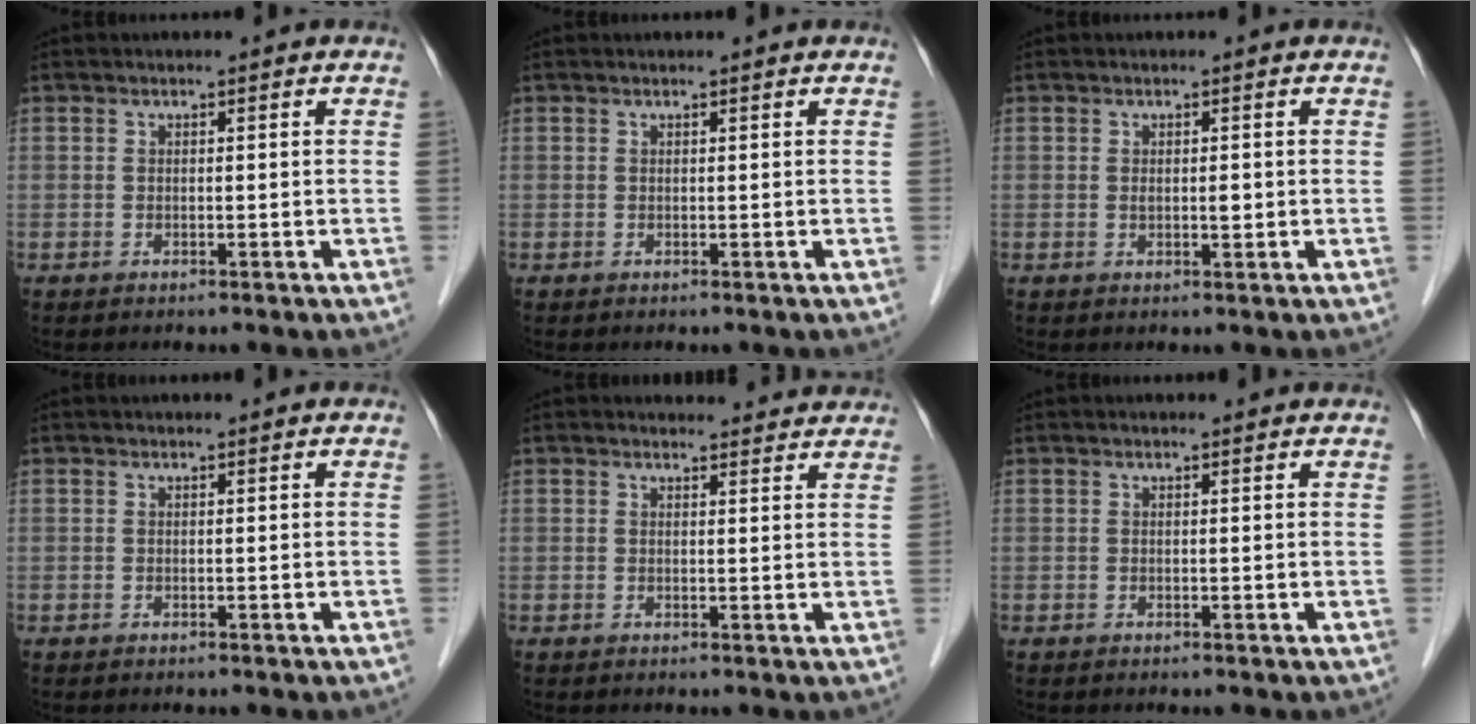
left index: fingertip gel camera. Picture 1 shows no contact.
{"total": 0.8, "force": [0.8, 0.1, 0.1], "torque": [-0.006, 0.007, 0.010]}
{"total": 1.2, "force": [0.2, 0.4, 1.1], "torque": [-0.019, -0.002, 0.004]}
{"total": 1.8, "force": [1.7, 0.2, 0.4], "torque": [-0.008, 0.016, 0.021]}
{"total": 6.8, "force": [6.6, 1.4, 0.7], "torque": [0.004, 0.006, 0.057]}
{"total": 2.1, "force": [2.1, 0.2, 0.3], "torque": [-0.012, 0.007, 0.021]}